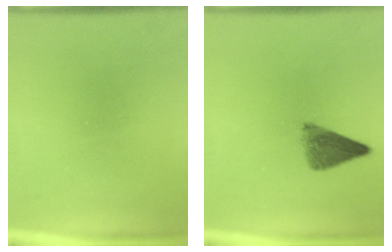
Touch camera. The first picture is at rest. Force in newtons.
{"total": 4.8}